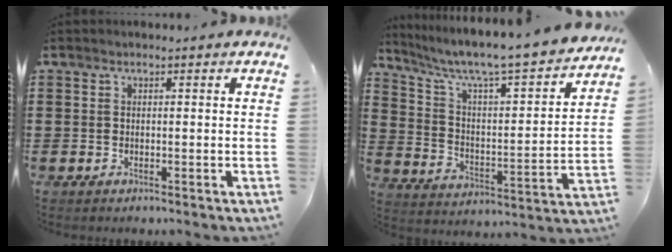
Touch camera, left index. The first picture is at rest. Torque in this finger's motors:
{"motor_torque": [2.03, -0.11, 0.57, 0.21]}